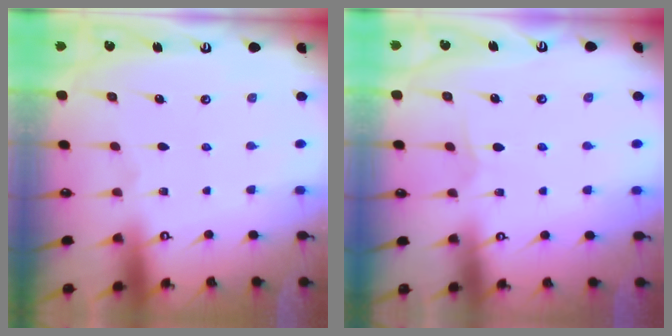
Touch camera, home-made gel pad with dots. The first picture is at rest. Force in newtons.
{"total": 3.9, "press": 3.9, "slide": 0.4}